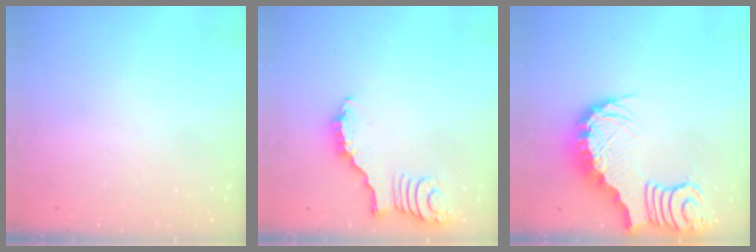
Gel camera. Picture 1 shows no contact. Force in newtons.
{"total": 2.9, "press": 2.8, "slide": 0.4}
{"total": 3.7, "press": 3.6, "slide": 0.7}